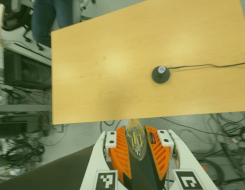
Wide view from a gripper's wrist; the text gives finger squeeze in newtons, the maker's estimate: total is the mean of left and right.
{"total": 13.5, "left": 13.8, "right": 13.2}